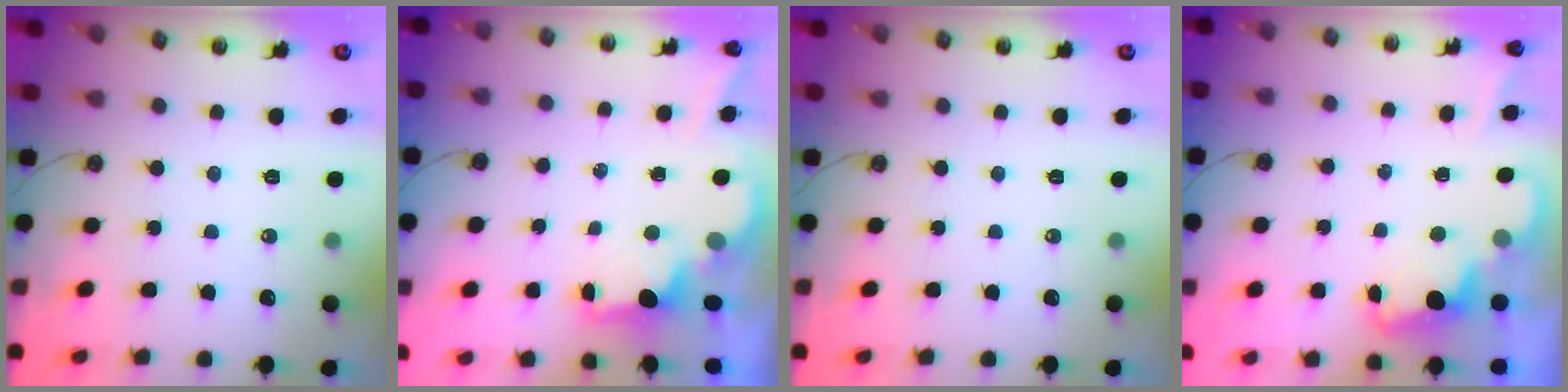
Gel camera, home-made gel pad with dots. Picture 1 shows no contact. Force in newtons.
{"total": 2.0, "press": 1.9, "slide": 0.7}
{"total": 0.0}
{"total": 2.4, "press": 2.4, "slide": 0.5}